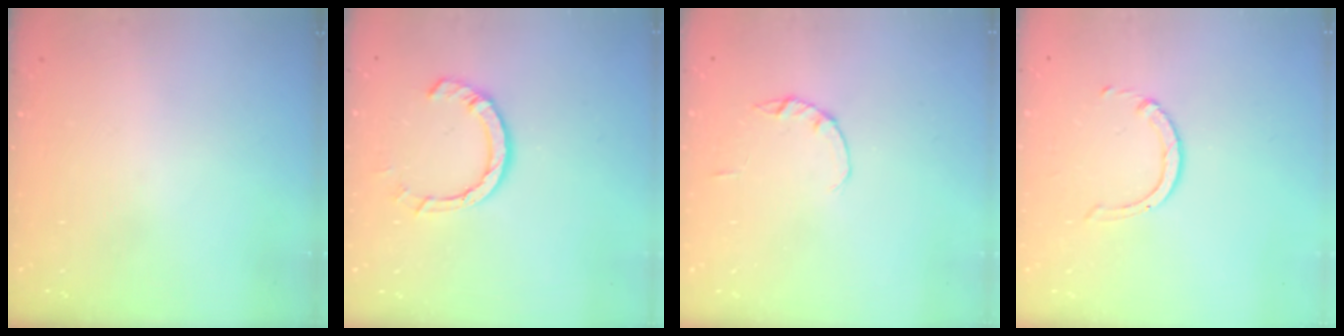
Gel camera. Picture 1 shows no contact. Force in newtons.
{"total": 7.8, "press": 7.7, "slide": 1.2}
{"total": 1.0, "press": 1.0, "slide": 0.2}
{"total": 2.3, "press": 2.3, "slide": 0.3}